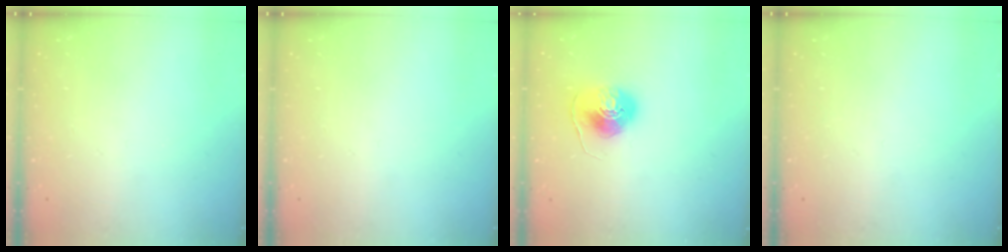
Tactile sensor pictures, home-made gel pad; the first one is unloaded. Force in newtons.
{"total": 0.0}
{"total": 9.1, "press": 9.1, "slide": 0.4}
{"total": 0.0}